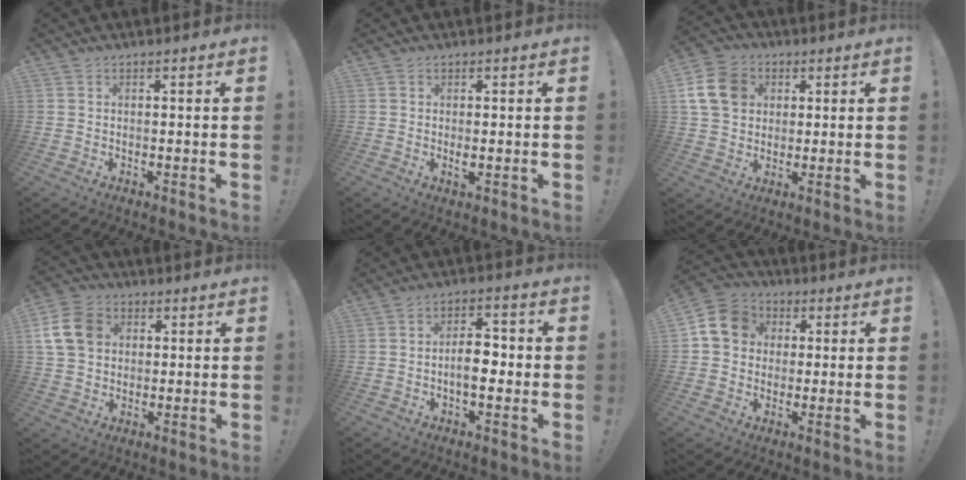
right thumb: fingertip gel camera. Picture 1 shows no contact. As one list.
[{"total": 1.5, "force": [0.2, 0.3, 1.4], "torque": [-0.022, -0.003, 0.003]}, {"total": 13.4, "force": [3.8, 10.9, 6.8], "torque": [-0.115, -0.007, 0.079]}, {"total": 12.3, "force": [3.1, 9.7, 6.9], "torque": [-0.117, 0.000, 0.065]}, {"total": 8.2, "force": [-1.6, 4.4, 6.7], "torque": [-0.112, 0.018, -0.030]}, {"total": 11.3, "force": [2.1, 9.7, 5.3], "torque": [-0.083, 0.011, 0.047]}]